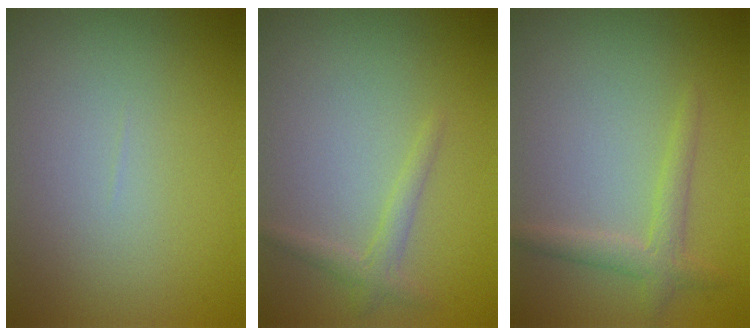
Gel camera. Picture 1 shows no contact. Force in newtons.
{"total": 1.5, "press": 1.5, "slide": 0.1}
{"total": 2.1, "press": 2.1, "slide": 0.1}